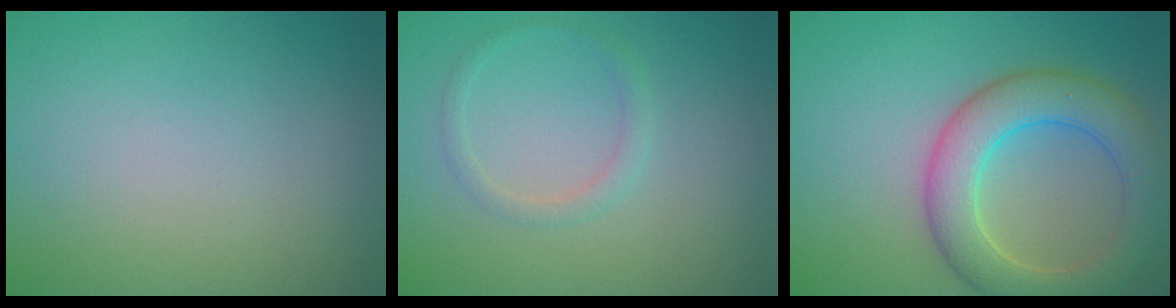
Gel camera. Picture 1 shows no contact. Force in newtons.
{"total": 1.4, "press": 1.4, "slide": 0.1}
{"total": 6.8, "press": 6.7, "slide": 0.3}